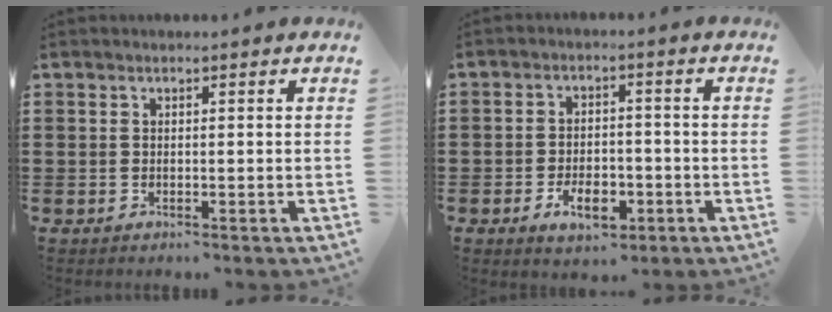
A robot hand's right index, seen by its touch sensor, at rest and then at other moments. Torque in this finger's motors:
{"motor_torque": [0.28, -0.26, 0.45, 0.03]}